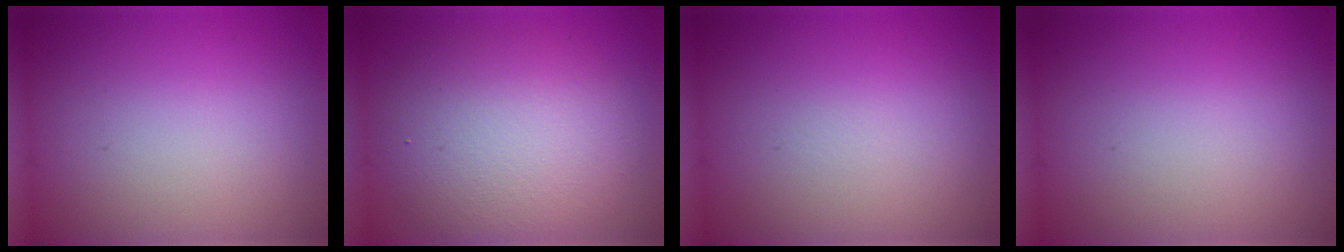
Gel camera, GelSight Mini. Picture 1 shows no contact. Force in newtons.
{"total": 7.0, "press": 7.0, "slide": 0.4}
{"total": 0.0}
{"total": 0.0}